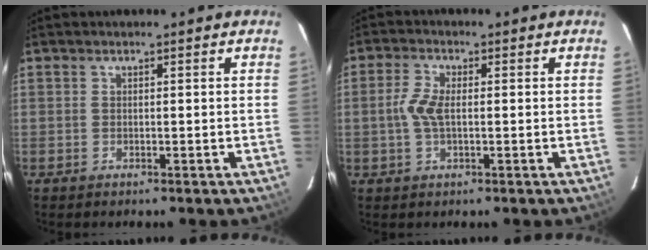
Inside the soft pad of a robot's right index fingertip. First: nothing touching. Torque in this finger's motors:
{"motor_torque": [0.04, -0.02, 0.35, 0.06]}